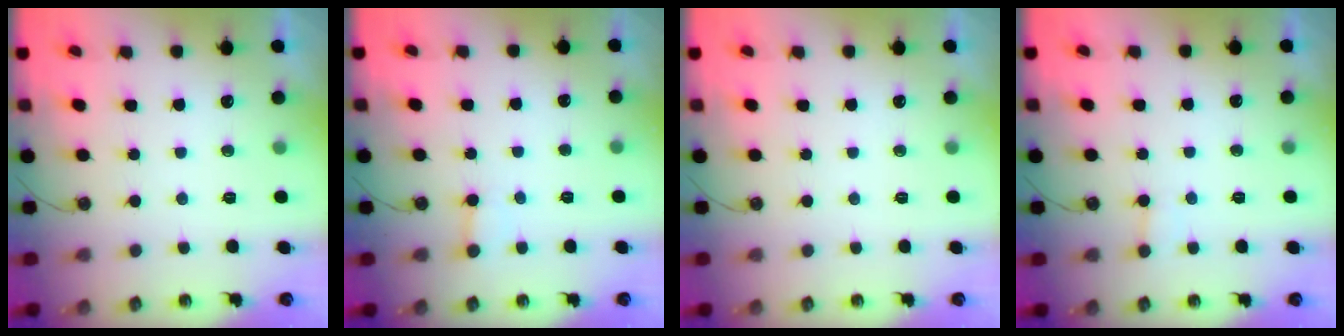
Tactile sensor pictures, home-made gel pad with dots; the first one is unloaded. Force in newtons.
{"total": 2.4, "press": 2.4, "slide": 0.1}
{"total": 0.0}
{"total": 4.3, "press": 4.3, "slide": 0.5}